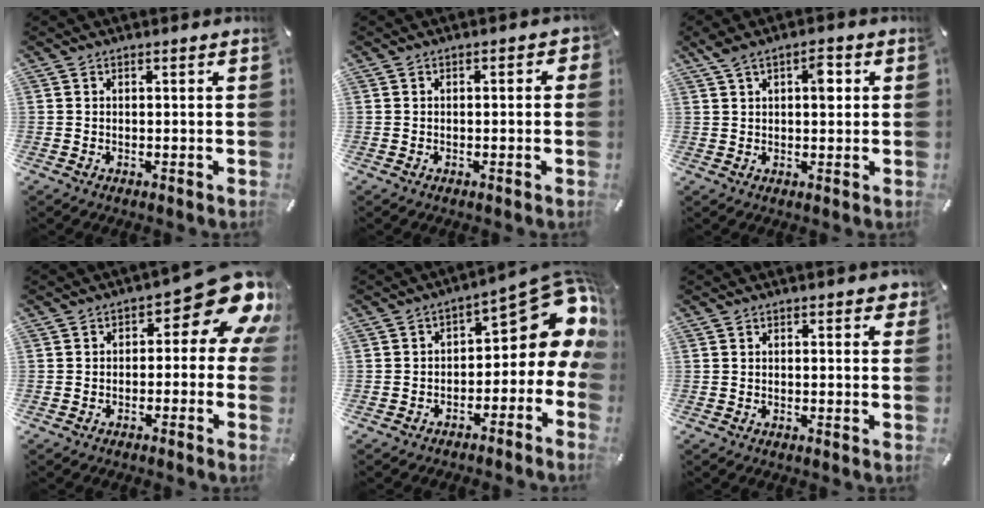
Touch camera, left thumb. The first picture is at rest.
{"total": 1.6, "force": [-0.4, 0.8, 1.3], "torque": [-0.021, 0.005, -0.008]}
{"total": 5.5, "force": [1.8, 2.9, 4.3], "torque": [-0.060, -0.002, 0.023]}
{"total": 12.9, "force": [5.1, 5.9, 10.2], "torque": [-0.124, -0.043, 0.087]}
{"total": 12.4, "force": [4.3, 6.3, 9.8], "torque": [-0.111, -0.041, 0.064]}
{"total": 1.7, "force": [1.1, 0.6, 1.2], "torque": [-0.011, -0.002, 0.015]}